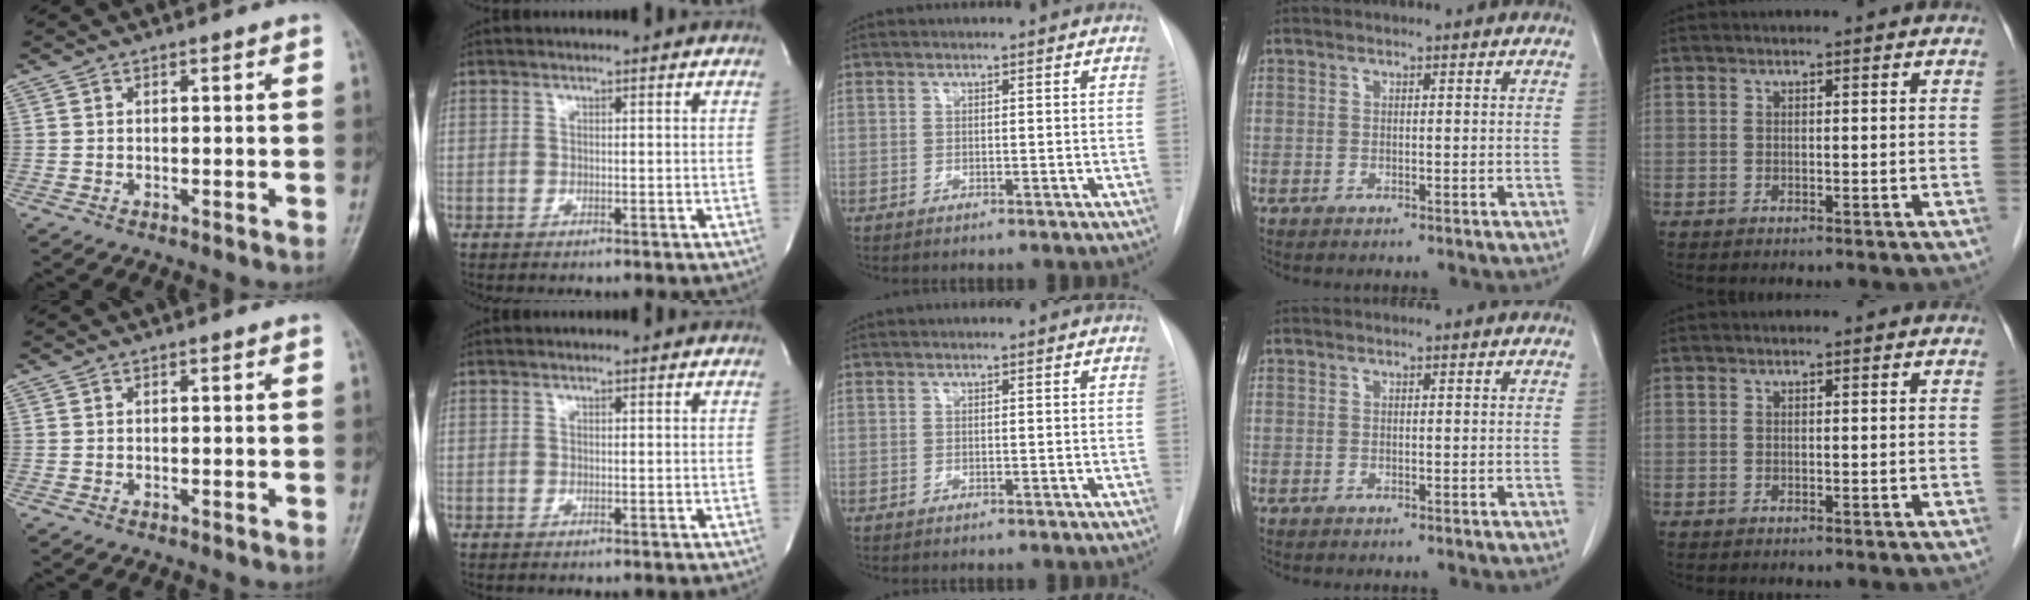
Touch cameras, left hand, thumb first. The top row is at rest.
{}